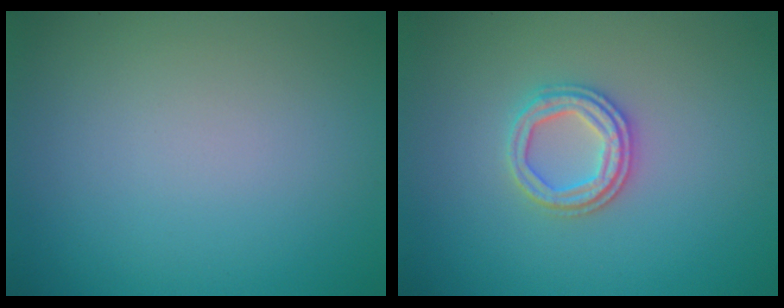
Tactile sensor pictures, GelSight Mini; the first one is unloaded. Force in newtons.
{"total": 2.8, "press": 2.6, "slide": 1.0}